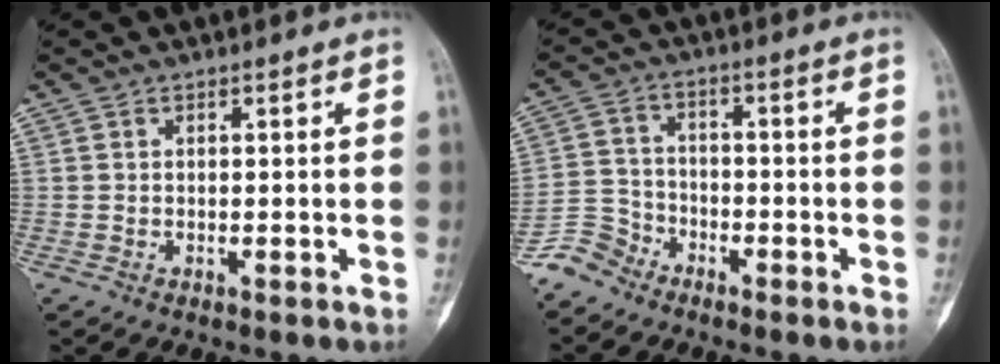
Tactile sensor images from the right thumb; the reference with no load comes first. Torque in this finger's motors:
{"motor_torque": [0.88, -0.42, -0.10, -0.80, -0.09]}